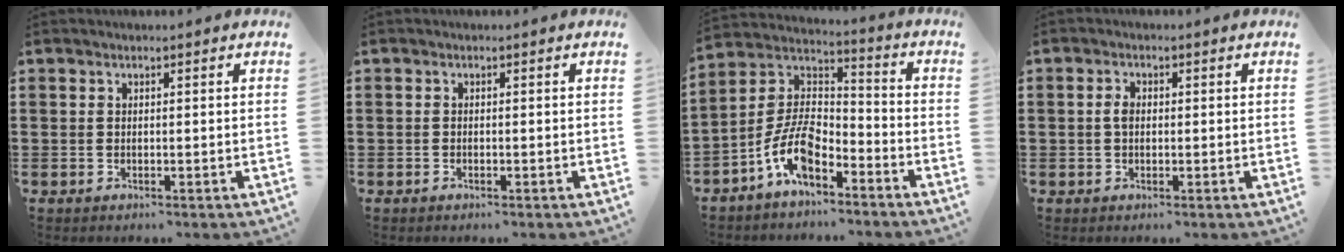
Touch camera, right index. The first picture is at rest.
{"total": 0.0}
{"total": 9.3, "force": [-5.6, 4.1, 6.2], "torque": [-0.147, -0.005, -0.112]}
{"total": 1.9, "force": [0.2, 1.2, 1.5], "torque": [-0.031, 0.007, 0.002]}